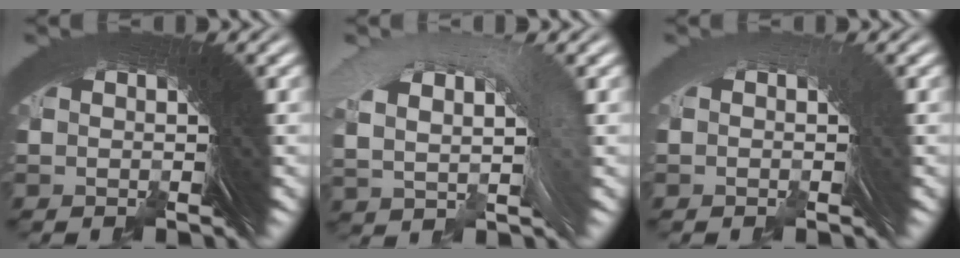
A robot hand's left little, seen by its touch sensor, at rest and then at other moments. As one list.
[{"total": 5.4, "force": [1.8, 2.5, 4.5], "torque": [-0.064, 0.025, 0.029]}, {"total": 0.9, "force": [-0.8, -0.4, 0.4], "torque": [0.013, 0.010, -0.016]}]